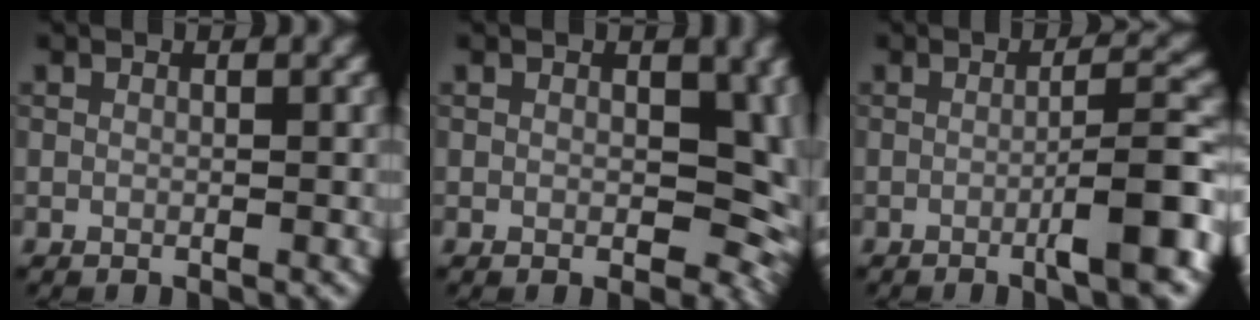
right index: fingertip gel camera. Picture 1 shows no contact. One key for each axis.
{"total": 8.1, "fx": 0.4, "fy": 5.3, "fz": 6.2, "tx": -0.048, "ty": -0.007, "tz": 0.005}
{"total": 5.6, "fx": -2.0, "fy": 0.7, "fz": 5.2, "tx": -0.068, "ty": 0.015, "tz": -0.041}